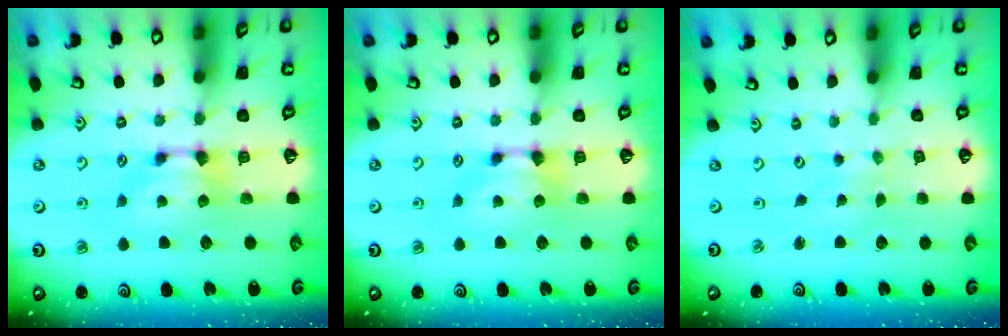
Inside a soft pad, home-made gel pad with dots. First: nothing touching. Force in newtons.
{"total": 0.0}
{"total": 5.9, "press": 5.9, "slide": 0.2}